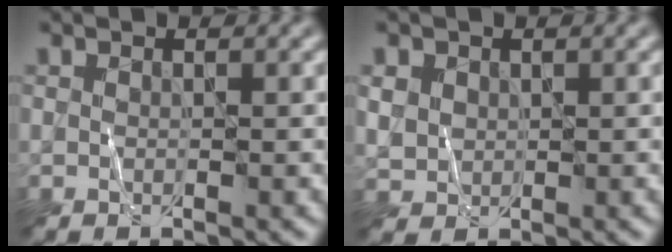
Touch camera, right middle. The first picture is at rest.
{"total": 2.0, "force": [0.6, 1.8, 0.7], "torque": [-0.019, -0.003, 0.015]}